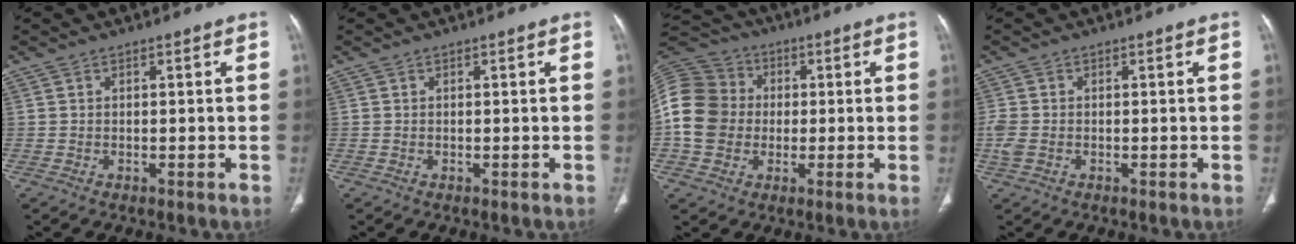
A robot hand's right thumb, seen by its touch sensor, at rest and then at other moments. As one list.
[{"total": 0.0}, {"total": 14.5, "force": [-0.4, 12.9, 6.6], "torque": [-0.132, 0.030, -0.014]}, {"total": 3.0, "force": [-0.7, 2.1, 2.0], "torque": [-0.061, 0.000, -0.014]}]